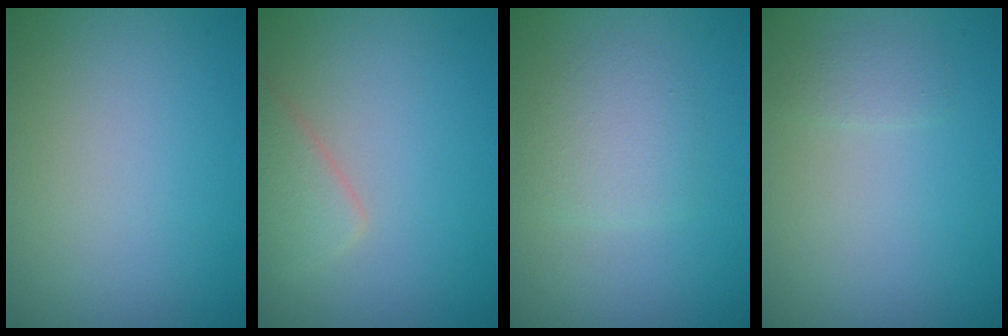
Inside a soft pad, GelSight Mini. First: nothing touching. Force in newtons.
{"total": 2.6, "press": 2.6, "slide": 0.0}
{"total": 2.3, "press": 2.3, "slide": 0.1}
{"total": 0.9, "press": 0.9, "slide": 0.0}